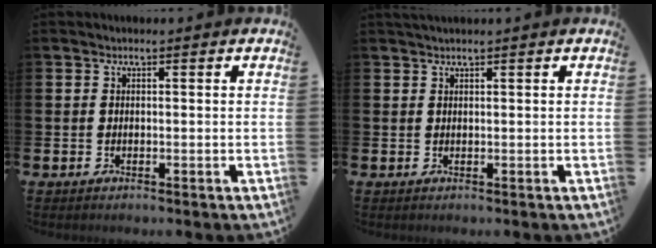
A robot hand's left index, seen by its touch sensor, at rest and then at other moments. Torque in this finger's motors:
{"motor_torque": [0.08, 0.00, 0.00, 0.05]}